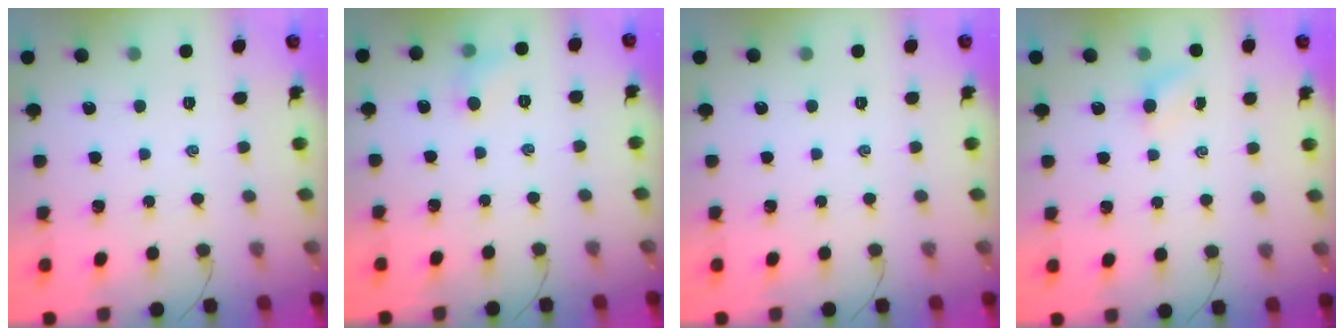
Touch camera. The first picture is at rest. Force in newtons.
{"total": 5.1, "press": 4.8, "slide": 1.7}
{"total": 0.0}
{"total": 3.5, "press": 3.5, "slide": 0.8}